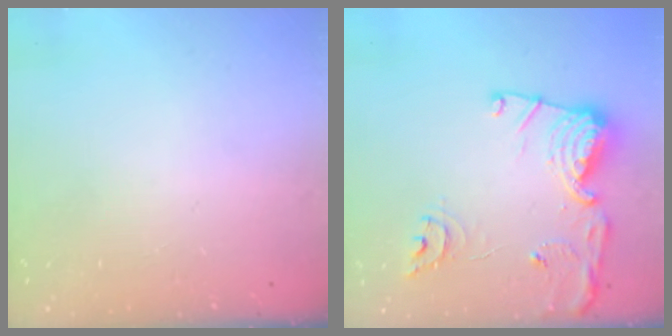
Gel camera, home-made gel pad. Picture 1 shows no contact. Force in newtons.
{"total": 15.1, "press": 15.0, "slide": 1.6}